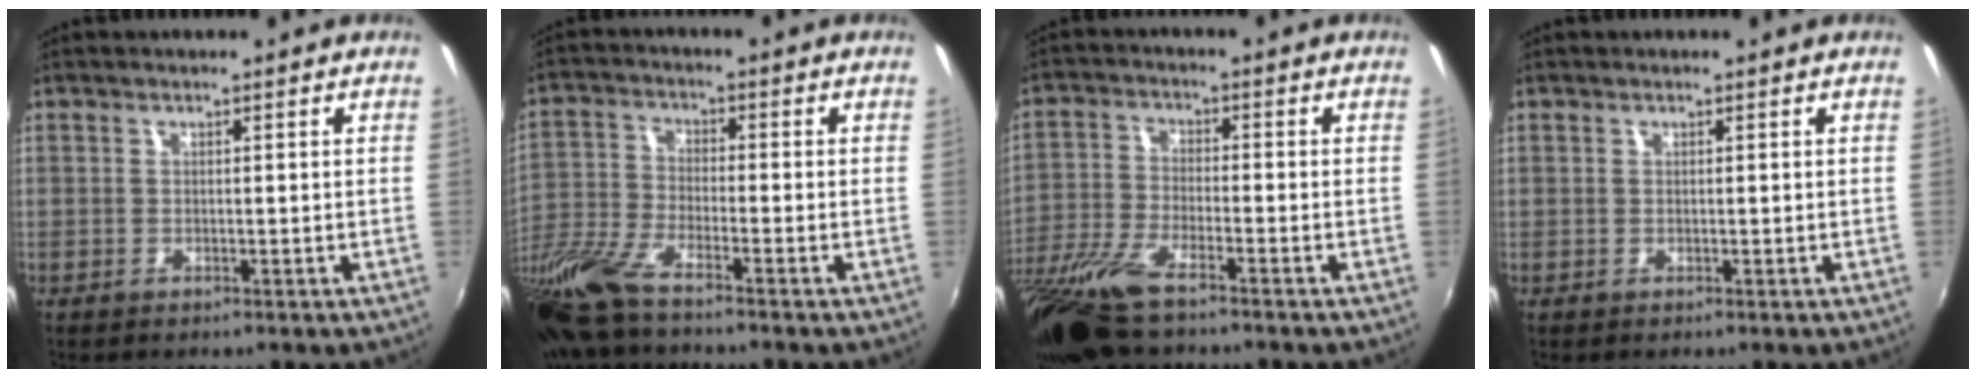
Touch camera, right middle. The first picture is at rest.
{"total": 13.2, "force": [-10.1, 2.4, 8.1], "torque": [-0.187, -0.032, -0.208]}
{"total": 12.4, "force": [-9.4, 2.2, 7.9], "torque": [-0.177, -0.037, -0.186]}
{"total": 0.0}